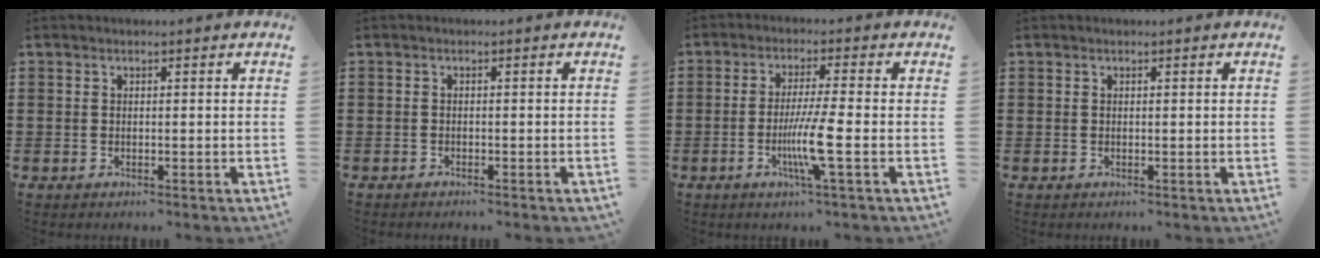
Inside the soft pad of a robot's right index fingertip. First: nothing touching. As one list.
[{"total": 0.9, "force": [-0.9, 0.1, 0.0], "torque": [-0.002, 0.001, -0.018]}, {"total": 7.2, "force": [-2.1, -0.2, 6.9], "torque": [-0.137, -0.021, -0.042]}, {"total": 0.0}]